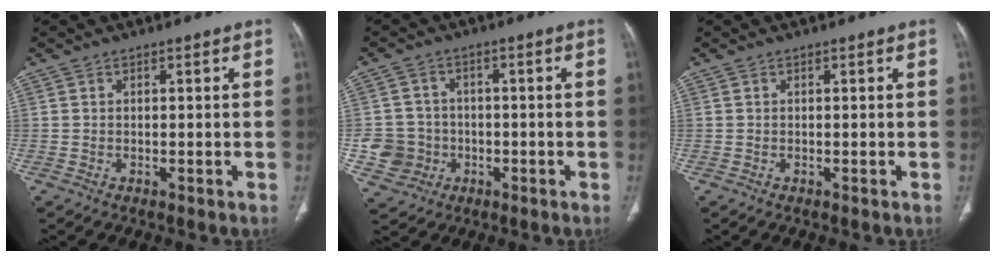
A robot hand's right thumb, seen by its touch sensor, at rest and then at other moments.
{"total": 7.2, "force": [-1.7, 6.9, 1.4], "torque": [-0.006, 0.016, -0.027]}
{"total": 0.0}